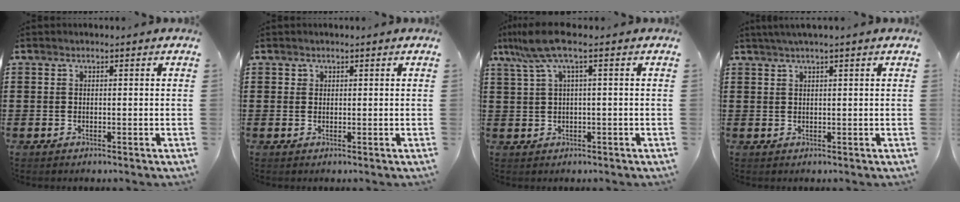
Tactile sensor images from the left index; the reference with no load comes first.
{"total": 0.7, "force": [0.4, 0.6, 0.1], "torque": [-0.003, 0.004, 0.008]}
{"total": 6.0, "force": [1.7, 0.5, 5.7], "torque": [-0.133, -0.011, 0.025]}
{"total": 1.6, "force": [1.1, -0.2, 1.2], "torque": [-0.022, 0.000, 0.020]}